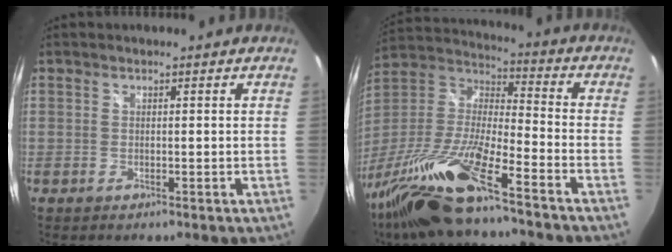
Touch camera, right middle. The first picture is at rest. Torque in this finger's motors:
{"motor_torque": [1.11, -1.03, 0.58, 0.21]}